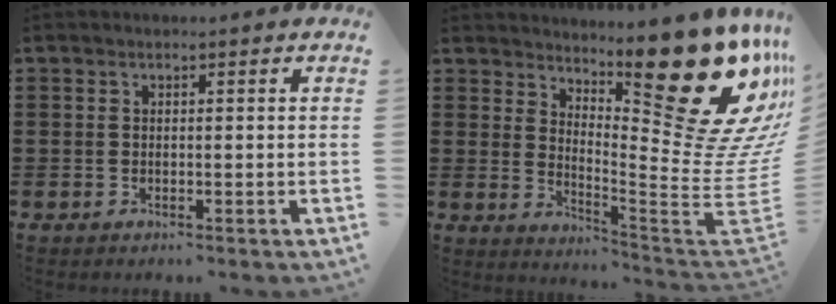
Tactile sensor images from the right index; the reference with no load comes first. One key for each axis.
{"total": 22.6, "fx": 12.9, "fy": 7.1, "fz": 17.1, "tx": -0.237, "ty": -0.096, "tz": 0.217}